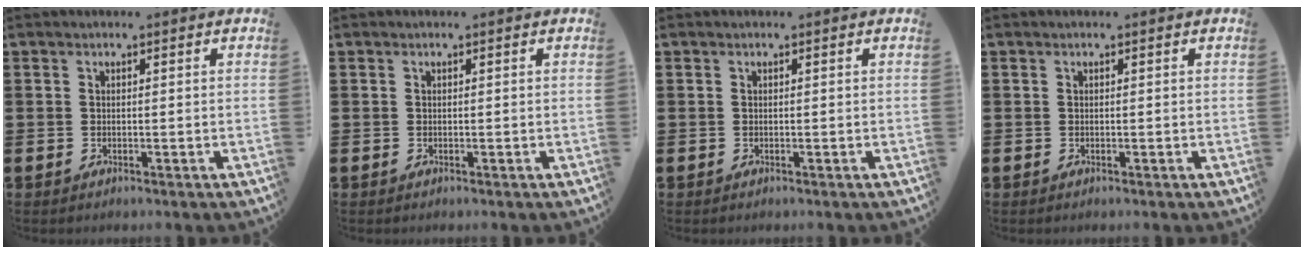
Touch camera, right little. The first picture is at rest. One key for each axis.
{"total": 0.0}
{"total": 0.0}
{"total": 0.0}